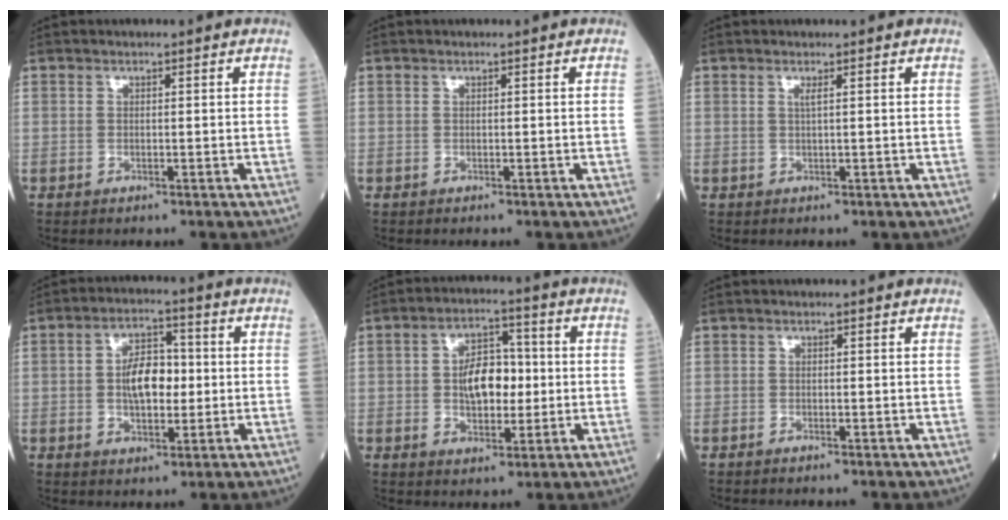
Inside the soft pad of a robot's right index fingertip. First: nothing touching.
{"total": 0.0}
{"total": 0.8, "force": [0.3, -0.2, 0.7], "torque": [-0.018, -0.002, 0.007]}
{"total": 7.5, "force": [0.0, 3.9, 6.5], "torque": [-0.115, 0.015, -0.001]}
{"total": 8.1, "force": [0.1, 4.6, 6.7], "torque": [-0.114, 0.015, 0.002]}
{"total": 0.0}